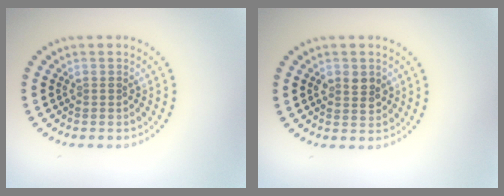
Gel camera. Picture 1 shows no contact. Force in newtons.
{"total": 2.1, "press": 2.1, "slide": 0.2}